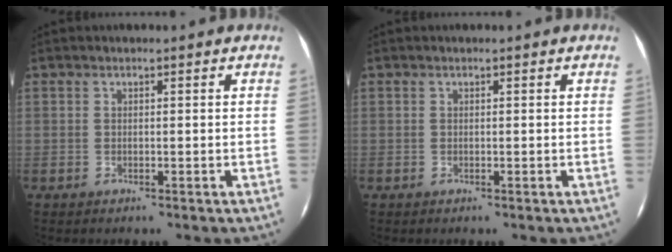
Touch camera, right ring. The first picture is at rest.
{"total": 0.0}